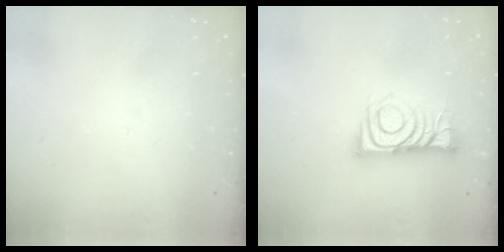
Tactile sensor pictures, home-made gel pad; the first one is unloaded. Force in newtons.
{"total": 9.6, "press": 9.5, "slide": 1.0}